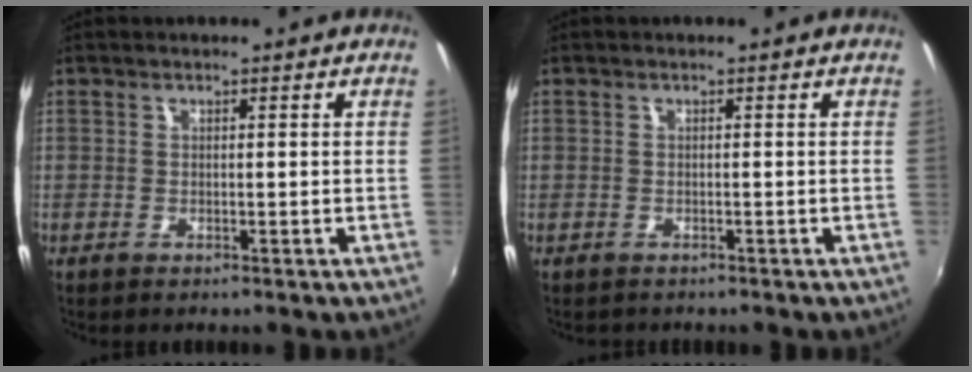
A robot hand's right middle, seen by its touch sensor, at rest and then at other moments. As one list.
[{"total": 0.9, "force": [-0.7, 0.6, -0.1], "torque": [-0.002, 0.001, -0.010]}]